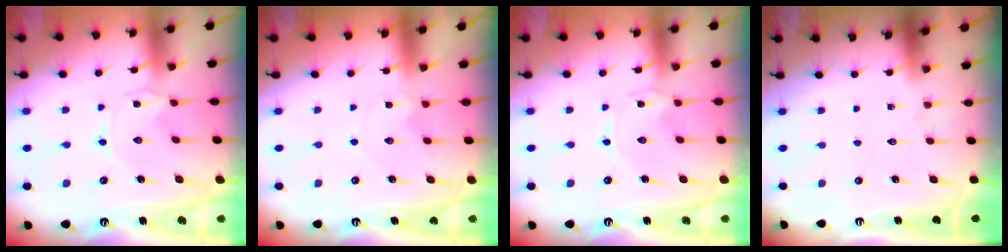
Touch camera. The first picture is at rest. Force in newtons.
{"total": 1.0, "press": 1.0, "slide": 0.3}
{"total": 0.0}
{"total": 0.0}